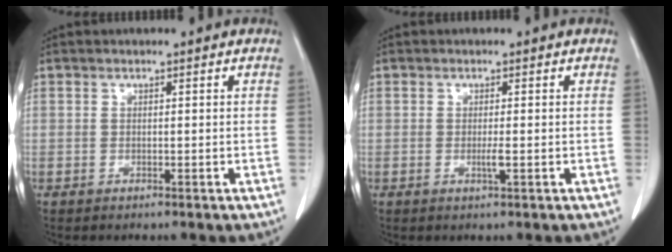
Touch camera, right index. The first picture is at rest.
{"total": 1.4, "force": [-0.4, -0.1, 1.3], "torque": [-0.027, -0.004, -0.007]}